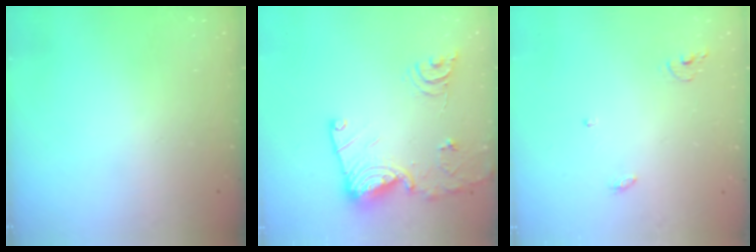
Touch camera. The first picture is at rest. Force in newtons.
{"total": 16.2, "press": 16.2, "slide": 1.1}
{"total": 3.9, "press": 3.9, "slide": 0.2}